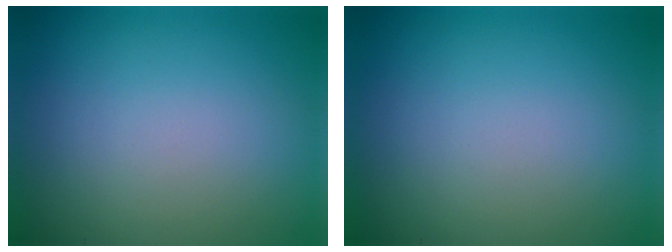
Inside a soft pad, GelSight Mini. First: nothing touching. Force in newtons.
{"total": 0.0}